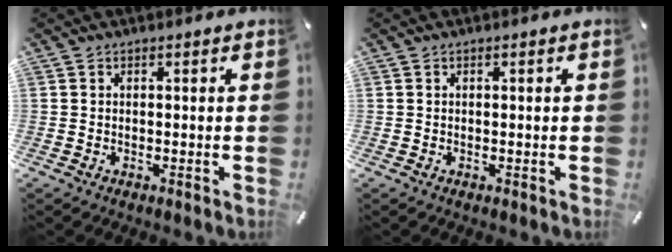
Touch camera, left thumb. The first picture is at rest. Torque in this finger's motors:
{"motor_torque": [-0.06, -0.13, 0.04, -0.08, 0.00]}